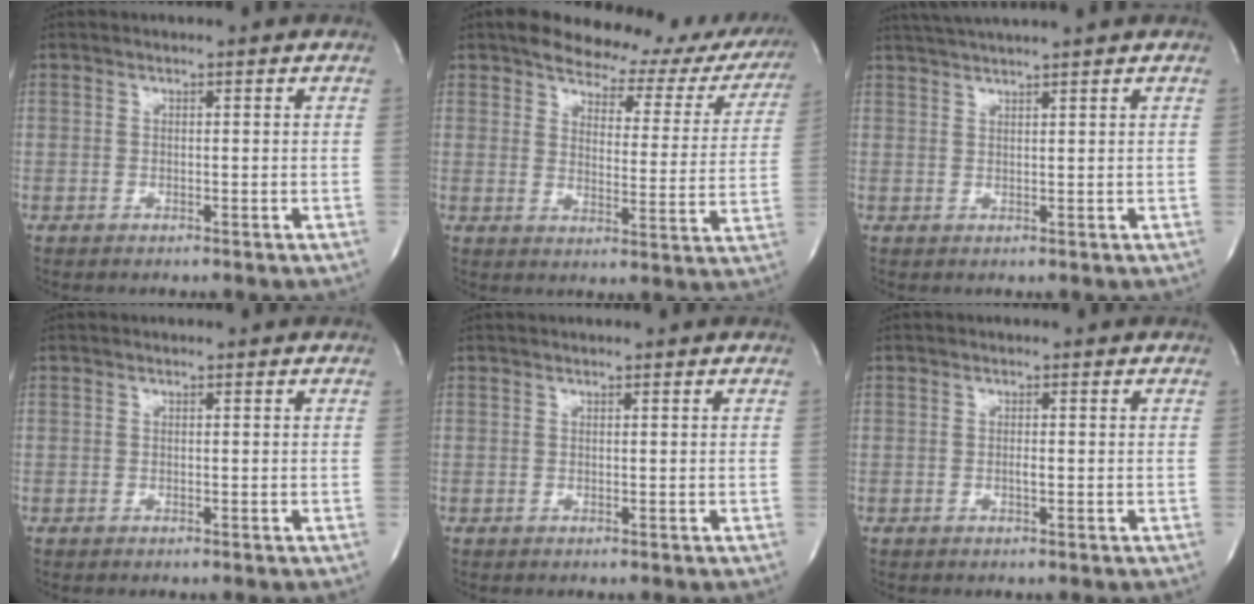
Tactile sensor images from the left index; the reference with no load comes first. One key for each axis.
{"total": 18.3, "fx": 16.0, "fy": 6.7, "fz": 6.0, "tx": -0.058, "ty": -0.016, "tz": 0.179}
{"total": 5.8, "fx": 5.2, "fy": -1.3, "fz": 2.2, "tx": -0.036, "ty": 0.019, "tz": 0.084}
{"total": 0.0}
{"total": 1.7, "fx": 1.6, "fy": 0.1, "fz": 0.6, "tx": -0.008, "ty": 0.020, "tz": 0.023}
{"total": 0.6, "fx": -0.1, "fy": 0.1, "fz": 0.6, "tx": -0.011, "ty": 0.001, "tz": -0.004}